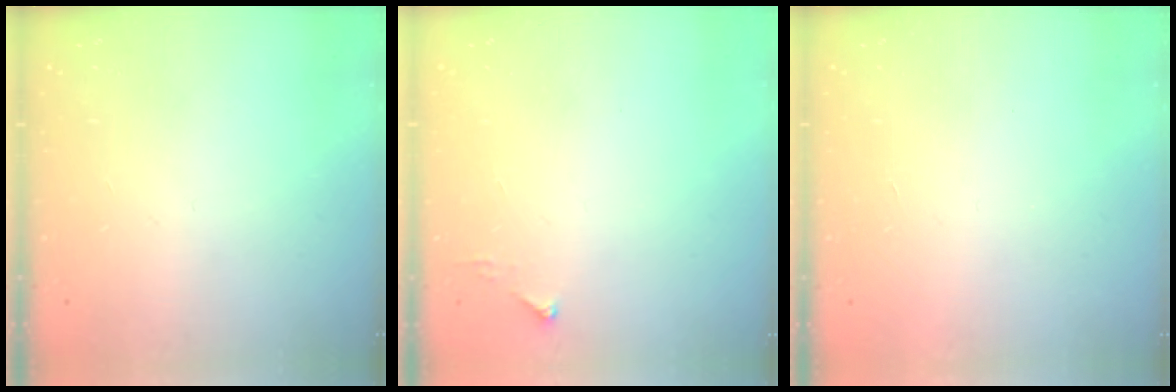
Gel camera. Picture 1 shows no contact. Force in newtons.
{"total": 3.1, "press": 3.1, "slide": 0.4}
{"total": 1.6, "press": 1.6, "slide": 0.1}